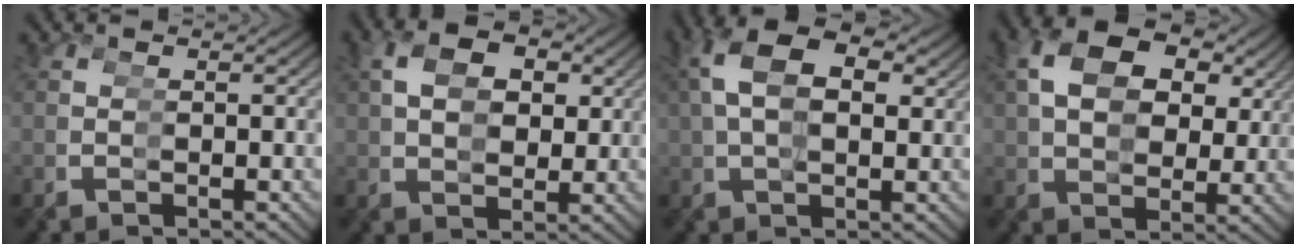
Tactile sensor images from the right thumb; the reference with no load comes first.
{"total": 2.9, "force": [2.1, 1.5, 1.3], "torque": [-0.016, 0.011, 0.036]}
{"total": 4.4, "force": [2.6, 2.4, 2.6], "torque": [-0.057, 0.019, 0.036]}
{"total": 8.8, "force": [4.9, 5.7, 4.7], "torque": [-0.075, 0.033, 0.064]}